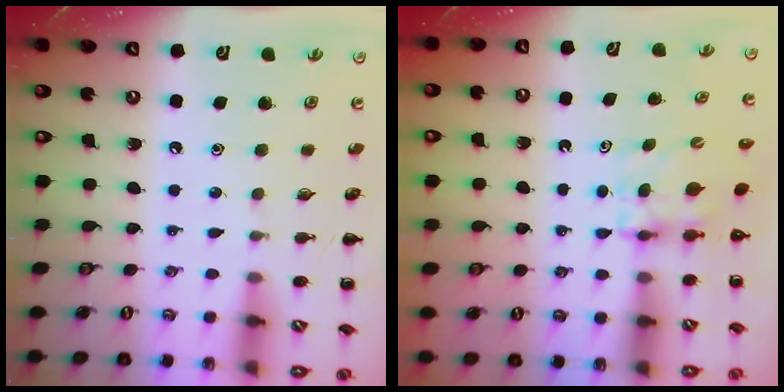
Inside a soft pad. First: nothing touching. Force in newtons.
{"total": 5.3, "press": 5.3, "slide": 0.3}